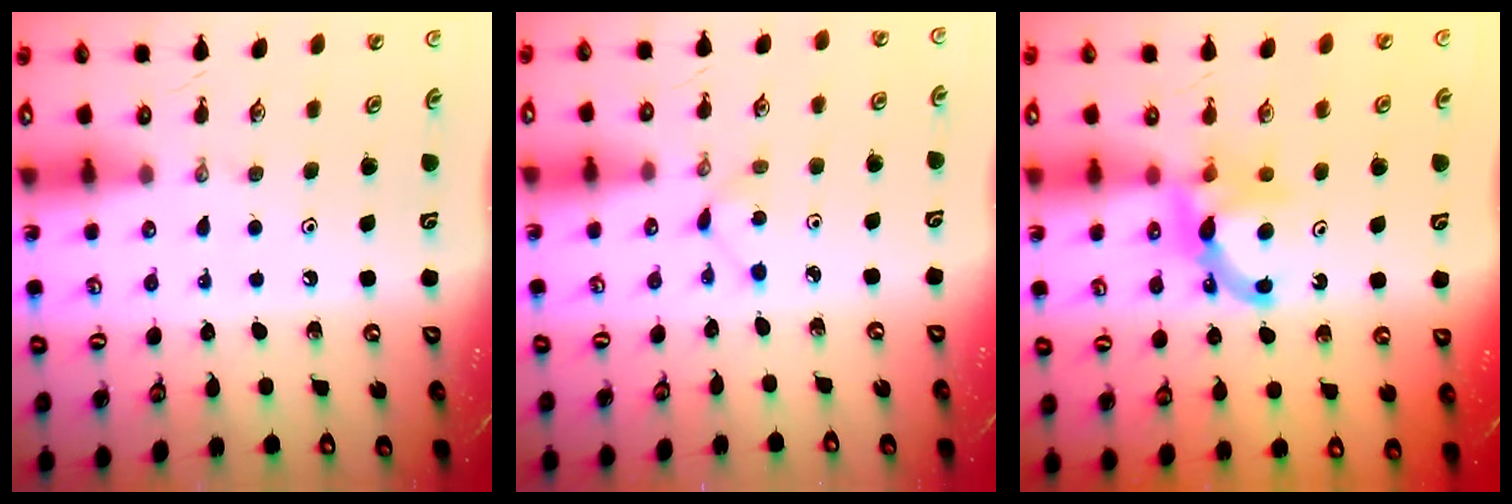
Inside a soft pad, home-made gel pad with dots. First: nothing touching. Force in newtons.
{"total": 1.8, "press": 1.7, "slide": 0.2}
{"total": 7.9, "press": 7.8, "slide": 0.5}